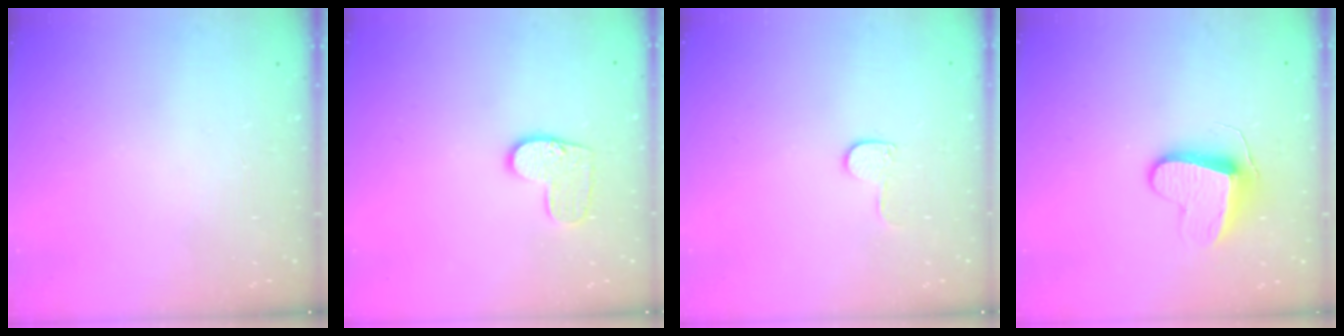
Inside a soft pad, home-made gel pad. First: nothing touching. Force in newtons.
{"total": 9.0, "press": 9.0, "slide": 0.5}
{"total": 6.9, "press": 6.9, "slide": 0.5}
{"total": 9.3, "press": 9.3, "slide": 0.1}